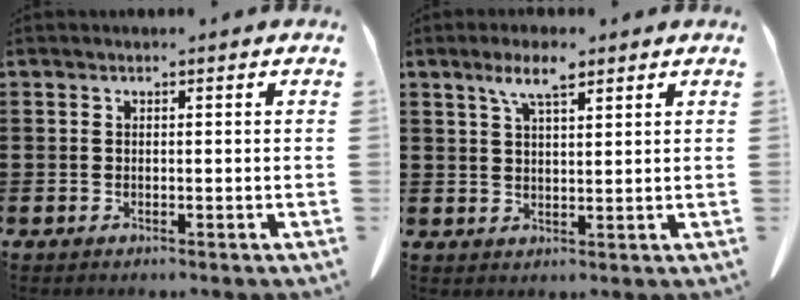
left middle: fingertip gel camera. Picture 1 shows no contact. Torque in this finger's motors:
{"motor_torque": [1.14, 1.00, 0.50, 0.12]}